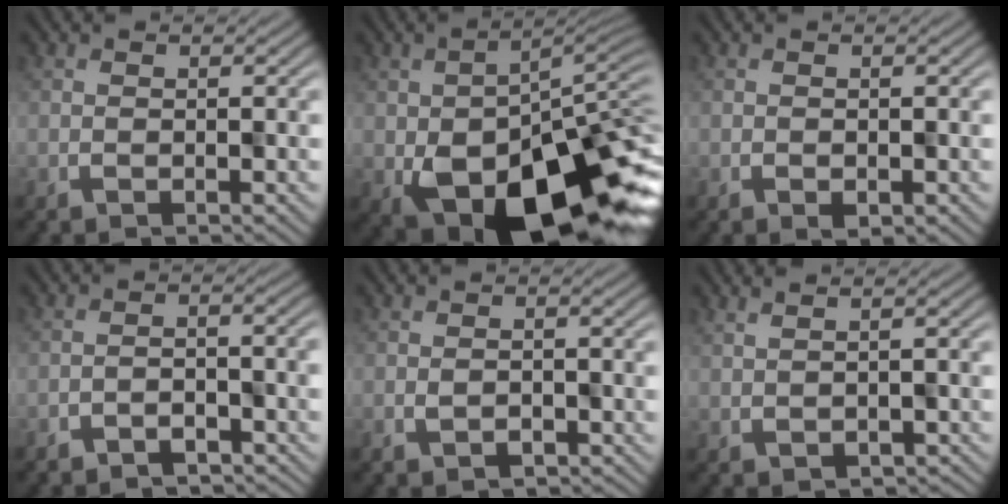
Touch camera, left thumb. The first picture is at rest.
{"total": 15.3, "force": [-5.7, 7.9, 11.8], "torque": [-0.179, -0.046, -0.083]}
{"total": 1.2, "force": [-0.6, 0.4, 0.9], "torque": [-0.022, -0.002, 0.003]}
{"total": 2.3, "force": [-2.2, 0.5, 0.5], "torque": [-0.011, -0.002, -0.033]}
{"total": 0.8, "force": [-0.3, 0.7, -0.1], "torque": [-0.011, -0.009, 0.000]}
{"total": 0.9, "force": [0.6, 0.5, 0.5], "torque": [-0.010, -0.003, 0.025]}